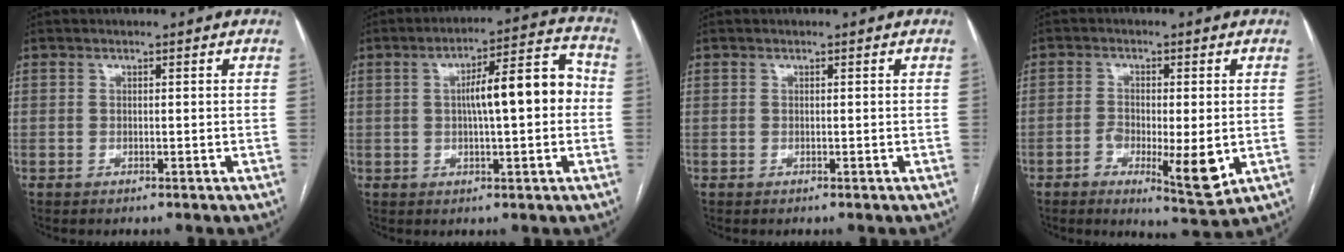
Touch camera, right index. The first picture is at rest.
{"total": 10.7, "force": [0.4, 2.2, 10.5], "torque": [-0.159, 0.034, 0.005]}
{"total": 0.0}
{"total": 8.4, "force": [-2.4, 2.3, 7.8], "torque": [-0.117, -0.010, -0.032]}